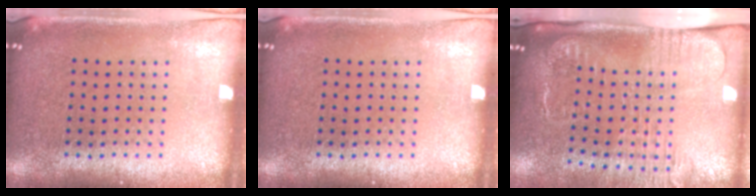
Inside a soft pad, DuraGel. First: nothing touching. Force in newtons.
{"total": 0.0}
{"total": 2.6, "press": 2.0, "slide": 1.7}